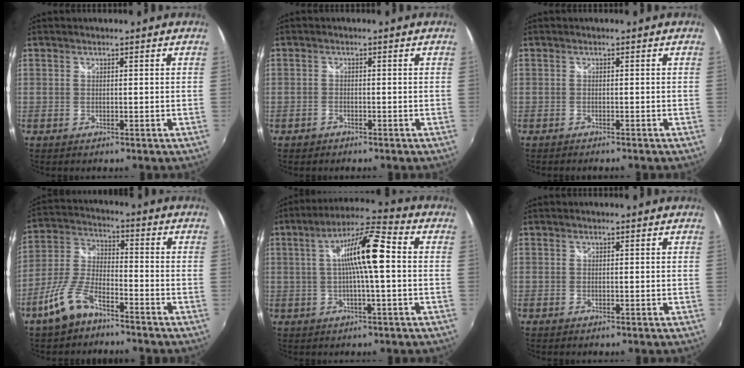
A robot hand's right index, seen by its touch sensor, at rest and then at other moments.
{"total": 1.6, "force": [-1.2, 1.0, 0.1], "torque": [-0.008, -0.002, -0.021]}
{"total": 1.6, "force": [-1.6, 0.3, 0.4], "torque": [-0.016, -0.013, -0.027]}
{"total": 9.4, "force": [-6.4, 3.7, 5.8], "torque": [-0.133, 0.003, -0.123]}
{"total": 11.3, "force": [0.7, 1.3, 11.2], "torque": [-0.199, 0.019, 0.007]}
{"total": 0.0}